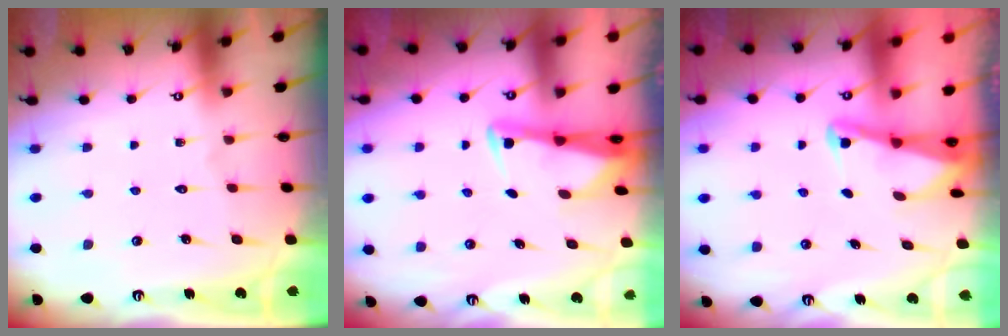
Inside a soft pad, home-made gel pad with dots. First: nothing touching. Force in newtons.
{"total": 2.5, "press": 2.5, "slide": 0.5}
{"total": 2.1, "press": 2.1, "slide": 0.3}